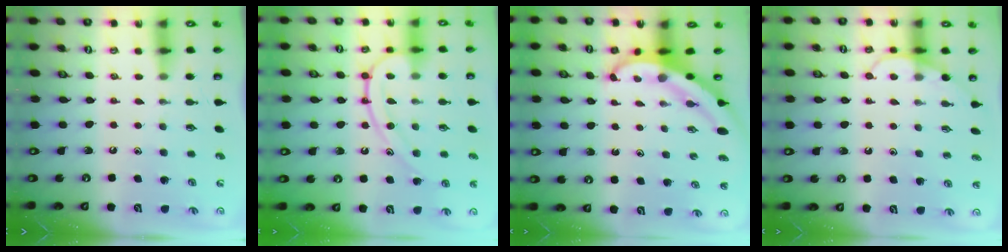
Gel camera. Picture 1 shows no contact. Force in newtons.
{"total": 13.3, "press": 13.3, "slide": 1.1}
{"total": 5.7, "press": 5.7, "slide": 0.4}
{"total": 6.6, "press": 6.6, "slide": 0.2}